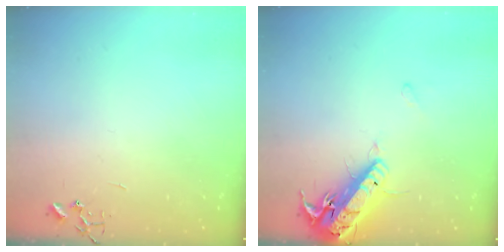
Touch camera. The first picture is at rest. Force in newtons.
{"total": 17.3, "press": 16.9, "slide": 3.7}